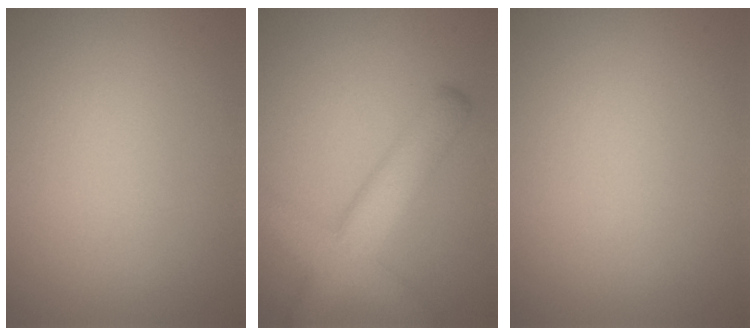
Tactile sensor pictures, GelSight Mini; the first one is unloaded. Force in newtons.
{"total": 6.5, "press": 6.4, "slide": 0.3}
{"total": 0.0}